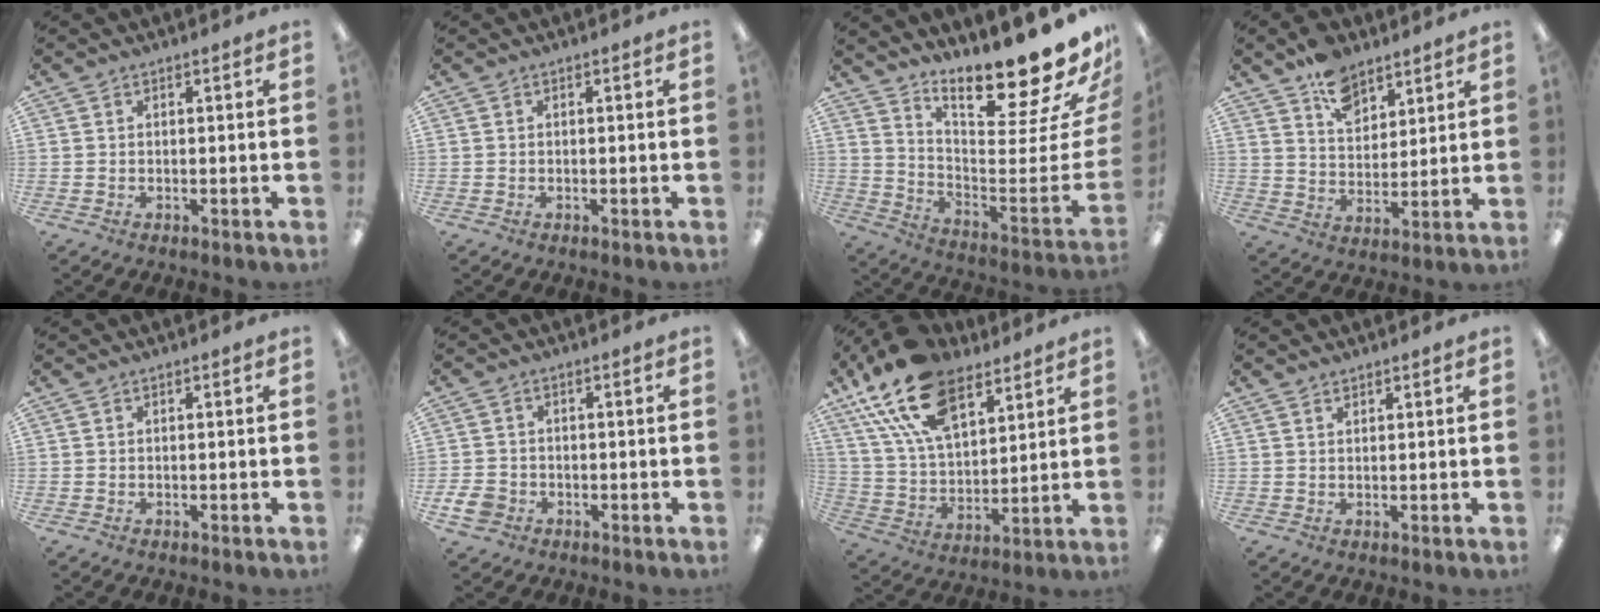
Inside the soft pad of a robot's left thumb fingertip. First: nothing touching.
{"total": 0.0}
{"total": 20.5, "force": [16.9, 3.3, 11.1], "torque": [-0.135, -0.153, 0.267]}
{"total": 10.2, "force": [7.4, 6.1, 3.6], "torque": [-0.052, -0.044, 0.135]}
{"total": 0.0}
{"total": 4.2, "force": [-1.8, 3.5, 1.7], "torque": [-0.044, 0.004, -0.035]}
{"total": 20.6, "force": [12.8, 10.8, 12.1], "torque": [-0.250, -0.049, 0.230]}
{"total": 1.1, "force": [1.1, 0.4, 0.1], "torque": [0.005, -0.004, 0.018]}